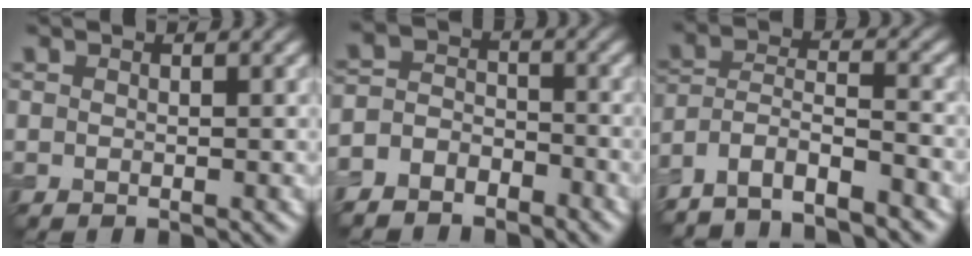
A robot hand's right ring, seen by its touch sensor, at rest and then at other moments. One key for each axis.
{"total": 4.6, "fx": -3.7, "fy": 2.7, "fz": 0.8, "tx": 0.001, "ty": 0.003, "tz": -0.072}
{"total": 6.5, "fx": -5.8, "fy": 1.4, "fz": 2.7, "tx": -0.051, "ty": -0.002, "tz": -0.108}